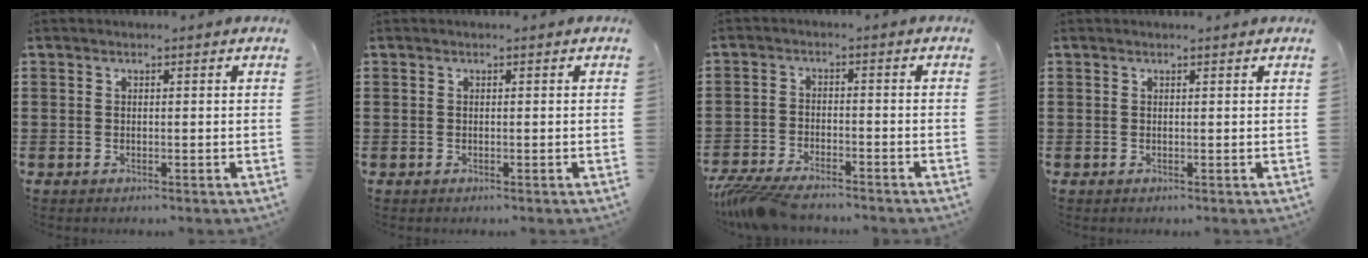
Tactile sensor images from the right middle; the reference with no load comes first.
{"total": 0.0}
{"total": 5.3, "force": [-4.9, 0.8, 2.0], "torque": [-0.057, -0.008, -0.099]}
{"total": 0.0}